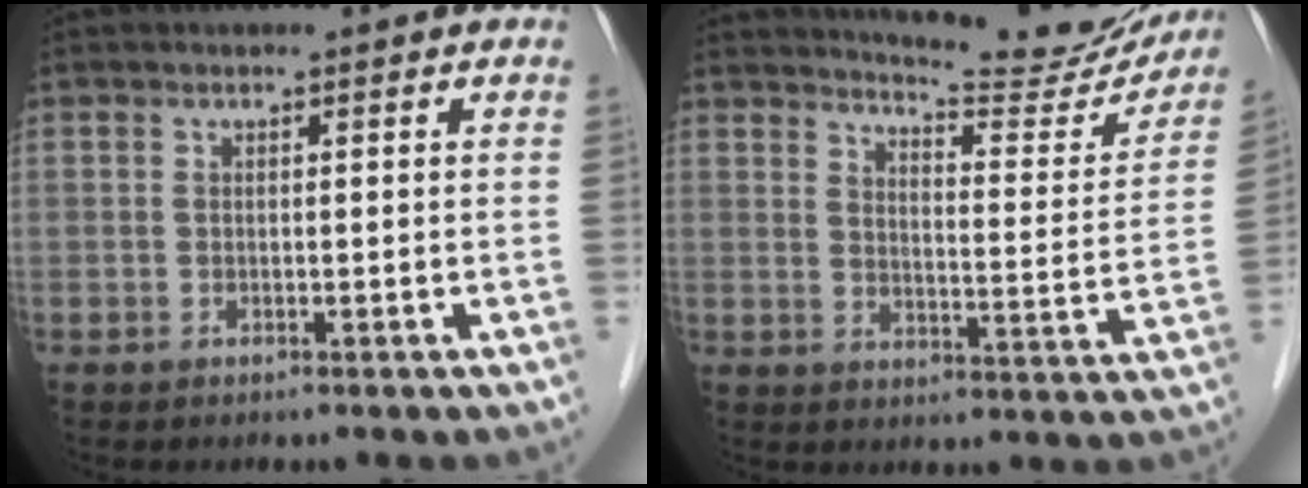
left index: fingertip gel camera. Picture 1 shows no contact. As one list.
[{"total": 17.3, "force": [16.4, 1.9, 4.9], "torque": [-0.064, -0.063, 0.198]}]